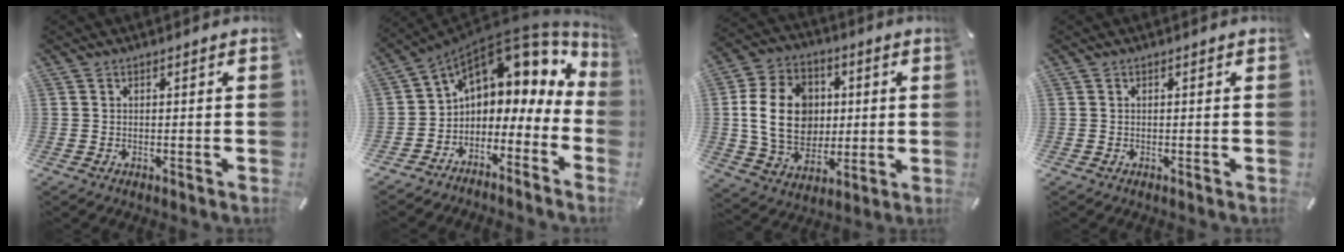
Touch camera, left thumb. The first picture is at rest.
{"total": 8.2, "force": [3.9, 6.0, 4.1], "torque": [-0.068, -0.047, 0.061]}
{"total": 17.1, "force": [1.3, 13.8, 10.1], "torque": [-0.211, 0.013, 0.026]}
{"total": 0.0}